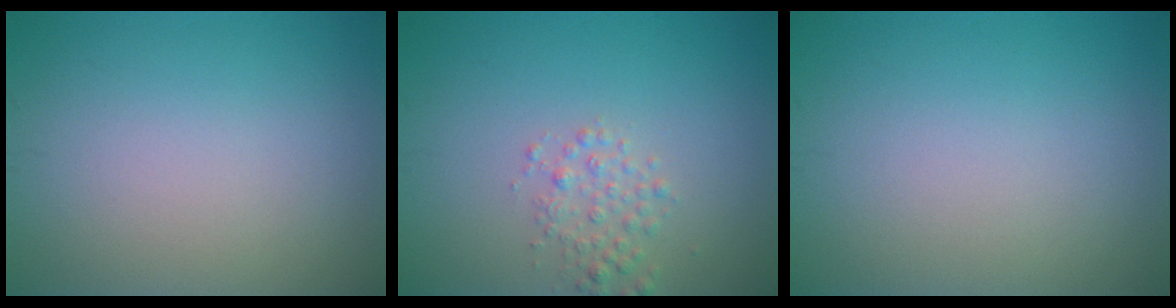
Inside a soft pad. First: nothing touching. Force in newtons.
{"total": 1.8, "press": 1.8, "slide": 0.1}
{"total": 0.0}